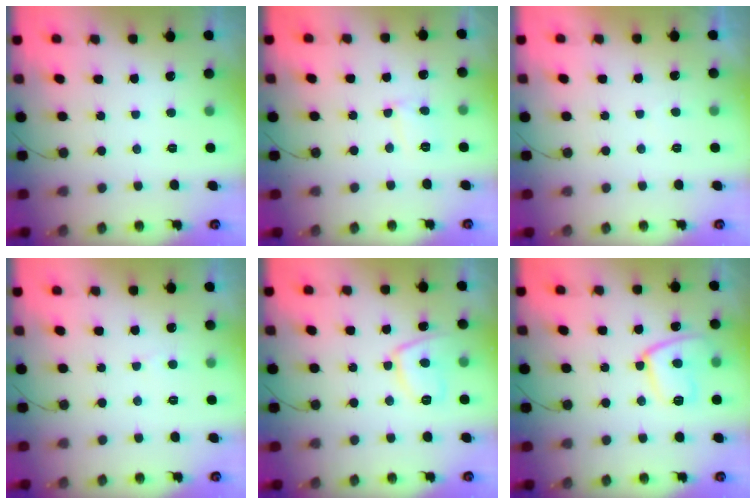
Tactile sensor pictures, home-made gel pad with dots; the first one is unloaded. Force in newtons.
{"total": 5.5, "press": 5.5, "slide": 0.4}
{"total": 0.6, "press": 0.3, "slide": 0.5}
{"total": 2.4, "press": 2.4, "slide": 0.2}
{"total": 8.5, "press": 8.4, "slide": 0.7}
{"total": 11.4, "press": 11.3, "slide": 0.9}